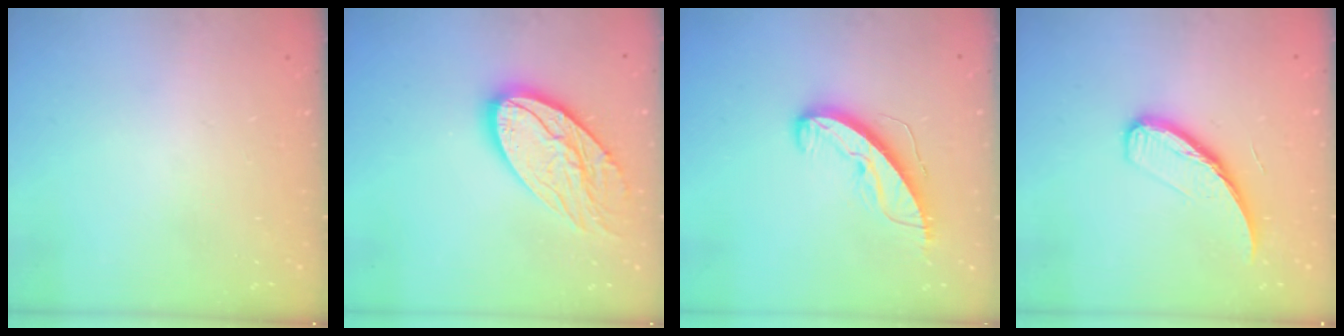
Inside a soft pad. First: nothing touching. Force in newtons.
{"total": 15.9, "press": 15.9, "slide": 1.1}
{"total": 9.4, "press": 9.4, "slide": 0.5}
{"total": 10.5, "press": 10.5, "slide": 0.2}